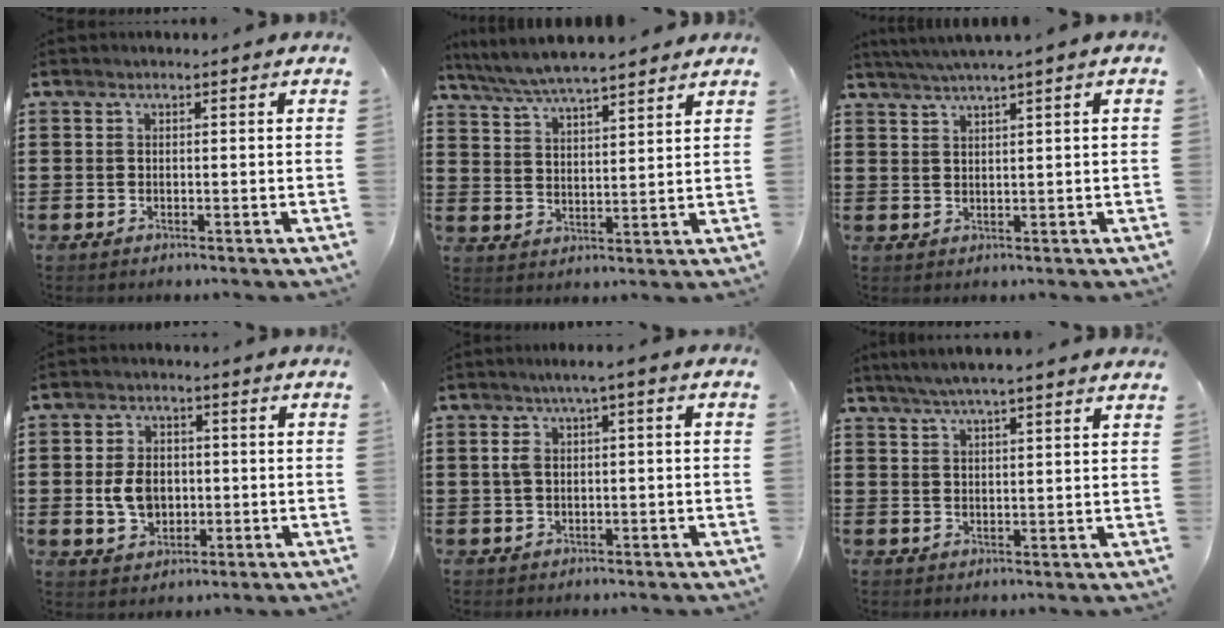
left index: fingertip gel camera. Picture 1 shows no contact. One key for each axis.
{"total": 5.7, "fx": 5.4, "fy": 0.1, "fz": 1.8, "tx": -0.056, "ty": -0.022, "tz": 0.095}
{"total": 2.4, "fx": 1.7, "fy": -0.6, "fz": 1.5, "tx": -0.029, "ty": -0.001, "tz": 0.031}
{"total": 5.8, "fx": -0.4, "fy": 4.2, "fz": 3.9, "tx": -0.085, "ty": 0.003, "tz": -0.014}
{"total": 3.2, "fx": -0.5, "fy": 1.2, "fz": 3.0, "tx": -0.061, "ty": 0.004, "tz": -0.015}
{"total": 4.0, "fx": 3.5, "fy": -0.5, "fz": 1.7, "tx": -0.043, "ty": -0.009, "tz": 0.064}